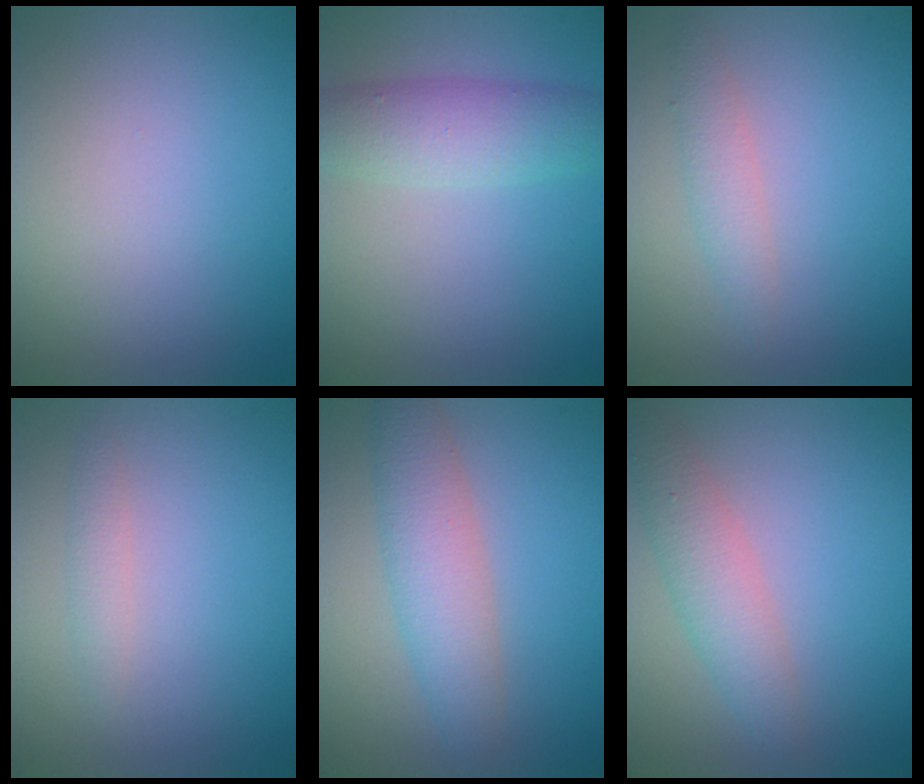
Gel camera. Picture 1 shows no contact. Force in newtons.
{"total": 4.3, "press": 4.3, "slide": 0.1}
{"total": 1.9, "press": 1.9, "slide": 0.1}
{"total": 1.2, "press": 1.2, "slide": 0.0}
{"total": 4.4, "press": 4.4, "slide": 0.1}
{"total": 3.4, "press": 3.4, "slide": 0.0}